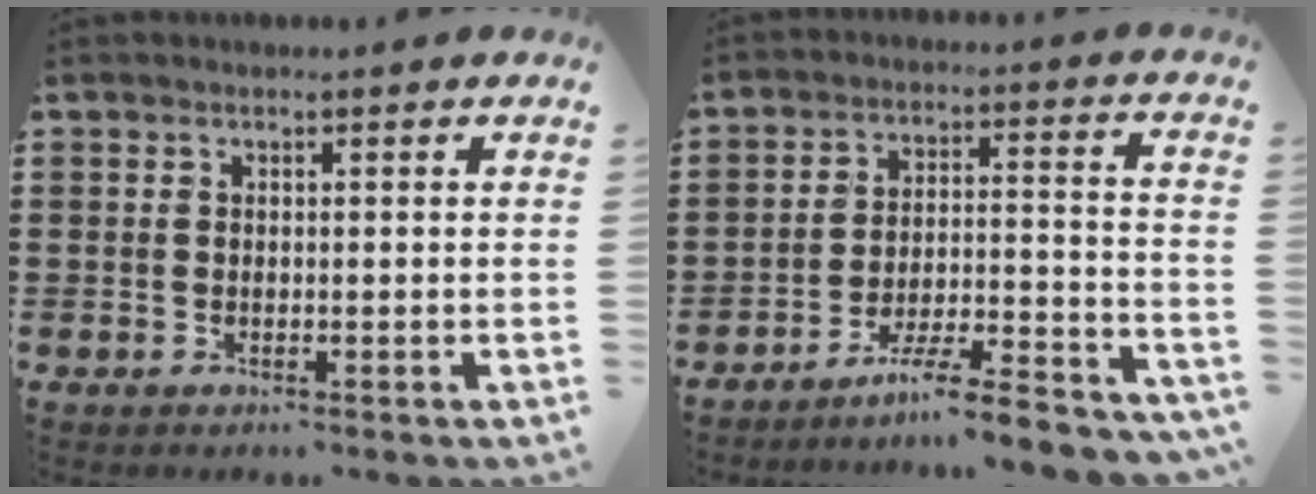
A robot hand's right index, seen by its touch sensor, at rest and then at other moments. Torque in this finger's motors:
{"motor_torque": [0.62, 0.57, 0.38, 0.04]}